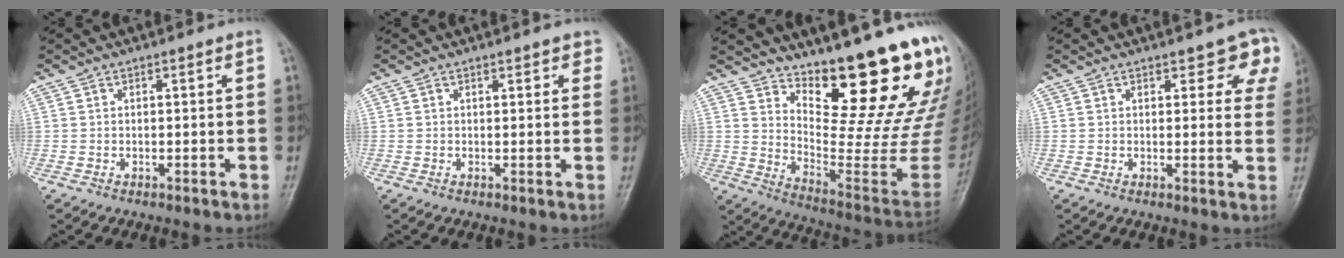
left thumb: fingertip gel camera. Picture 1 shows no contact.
{"total": 2.4, "force": [1.6, 1.2, 1.4], "torque": [0.002, -0.004, 0.014]}
{"total": 25.2, "force": [16.6, 5.6, 18.1], "torque": [-0.236, -0.132, 0.249]}
{"total": 6.9, "force": [4.5, 3.4, 4.0], "torque": [-0.005, -0.021, 0.040]}